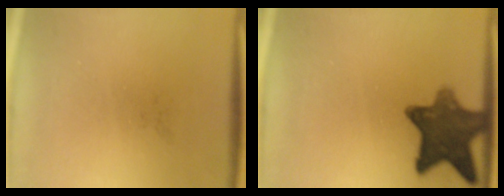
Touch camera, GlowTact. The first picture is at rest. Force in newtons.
{"total": 10.5}